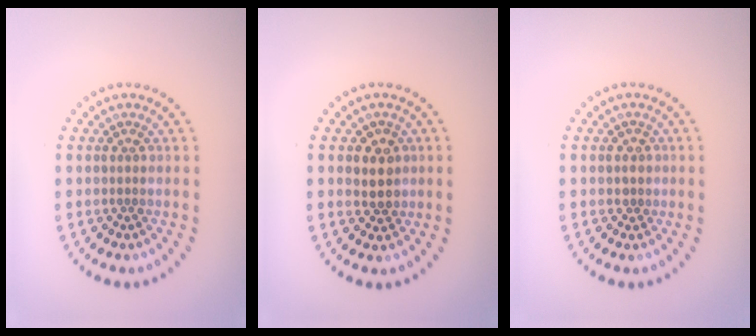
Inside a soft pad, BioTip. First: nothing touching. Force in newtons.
{"total": 2.5, "press": 2.4, "slide": 0.6}
{"total": 0.9, "press": 0.6, "slide": 0.6}